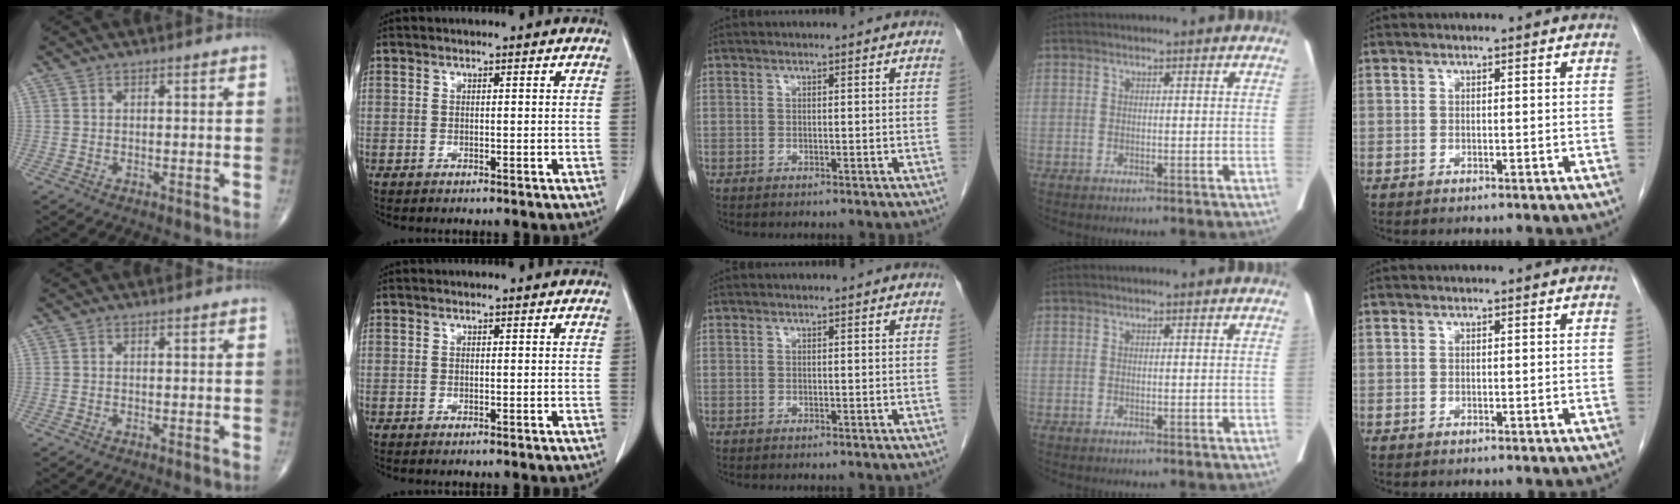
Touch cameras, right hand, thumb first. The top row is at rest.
{}